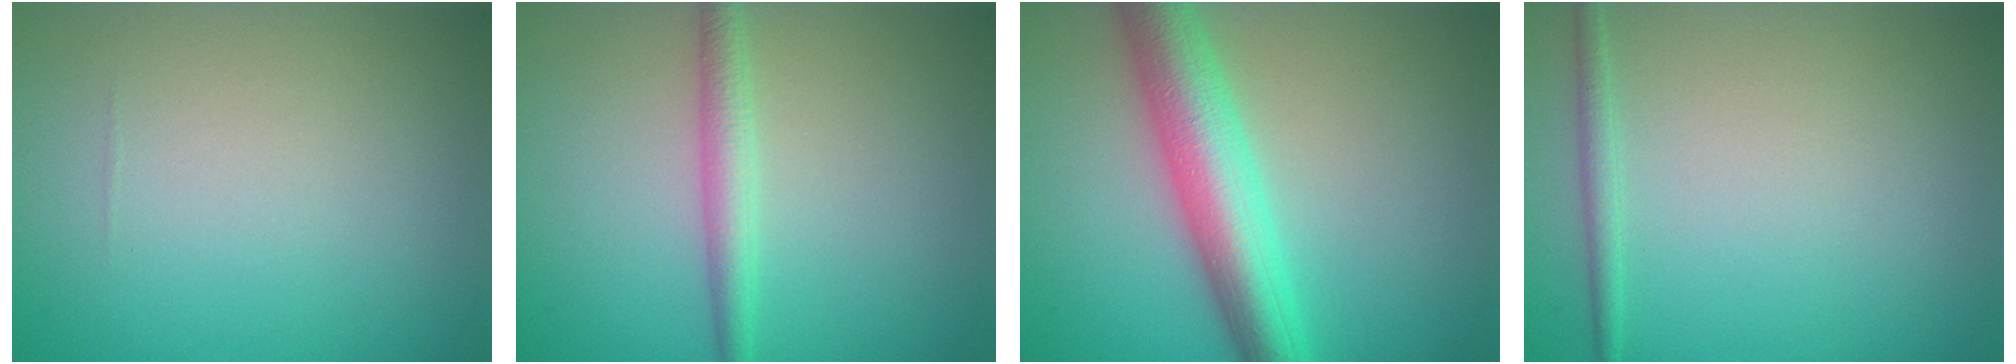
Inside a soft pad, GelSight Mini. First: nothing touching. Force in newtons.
{"total": 2.4, "press": 2.4, "slide": 0.0}
{"total": 7.2, "press": 7.2, "slide": 0.1}
{"total": 1.3, "press": 1.3, "slide": 0.1}